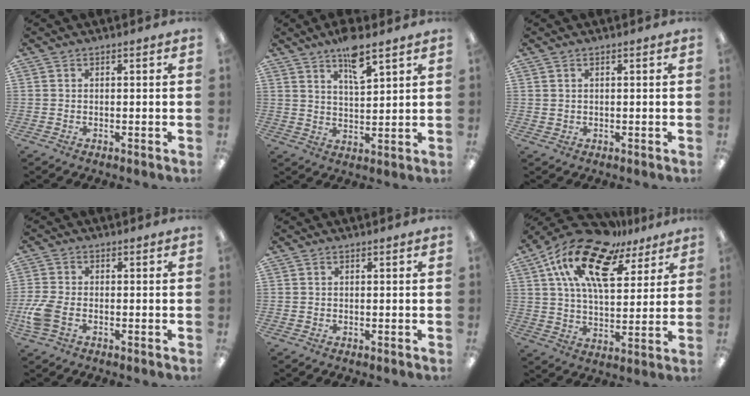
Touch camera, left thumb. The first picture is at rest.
{"total": 8.1, "force": [5.9, 2.2, 5.1], "torque": [-0.075, -0.034, 0.097]}
{"total": 0.7, "force": [0.4, 0.6, 0.1], "torque": [-0.003, -0.001, 0.007]}
{"total": 6.2, "force": [-2.2, 3.5, 4.6], "torque": [-0.102, 0.000, -0.042]}
{"total": 0.0}
{"total": 18.9, "force": [11.8, 8.7, 12.0], "torque": [-0.229, -0.061, 0.206]}